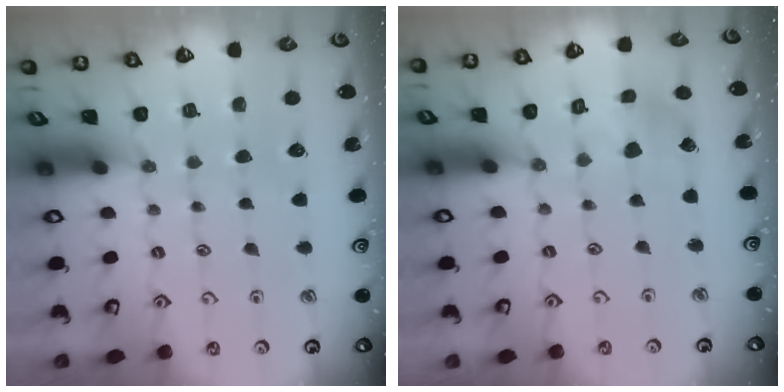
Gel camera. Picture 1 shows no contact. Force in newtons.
{"total": 3.3, "press": 3.3, "slide": 0.5}